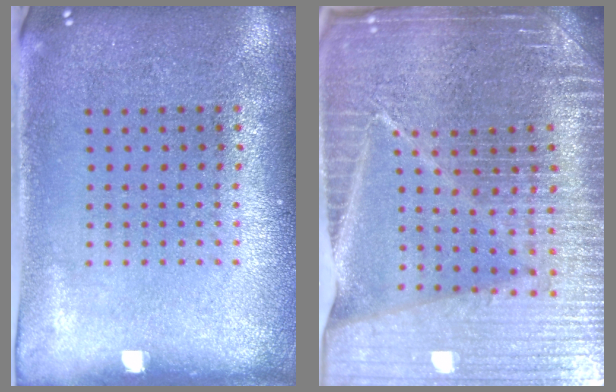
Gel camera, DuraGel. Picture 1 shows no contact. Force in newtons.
{"total": 6.3, "press": 5.5, "slide": 3.1}